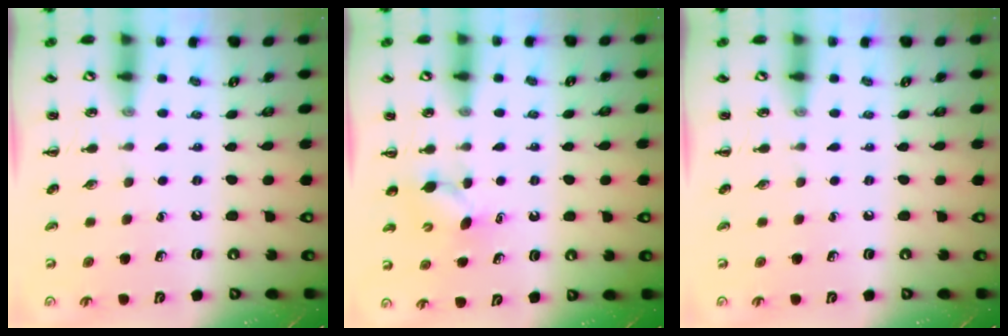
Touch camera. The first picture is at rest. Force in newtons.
{"total": 3.7, "press": 3.6, "slide": 1.0}
{"total": 0.0}